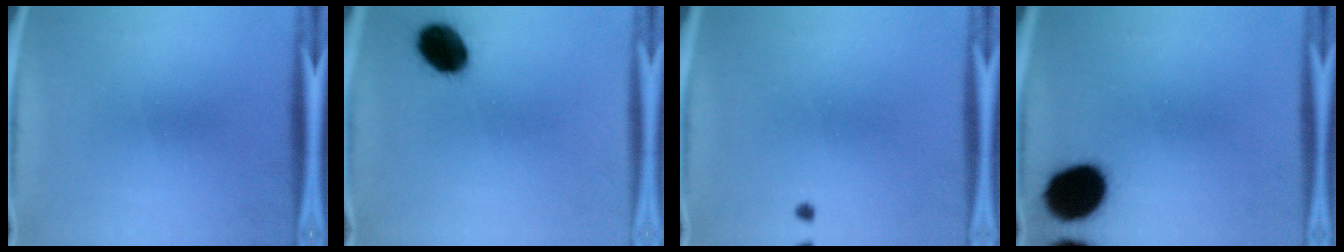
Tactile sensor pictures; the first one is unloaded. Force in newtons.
{"total": 10.1}
{"total": 0.5}
{"total": 14.6}